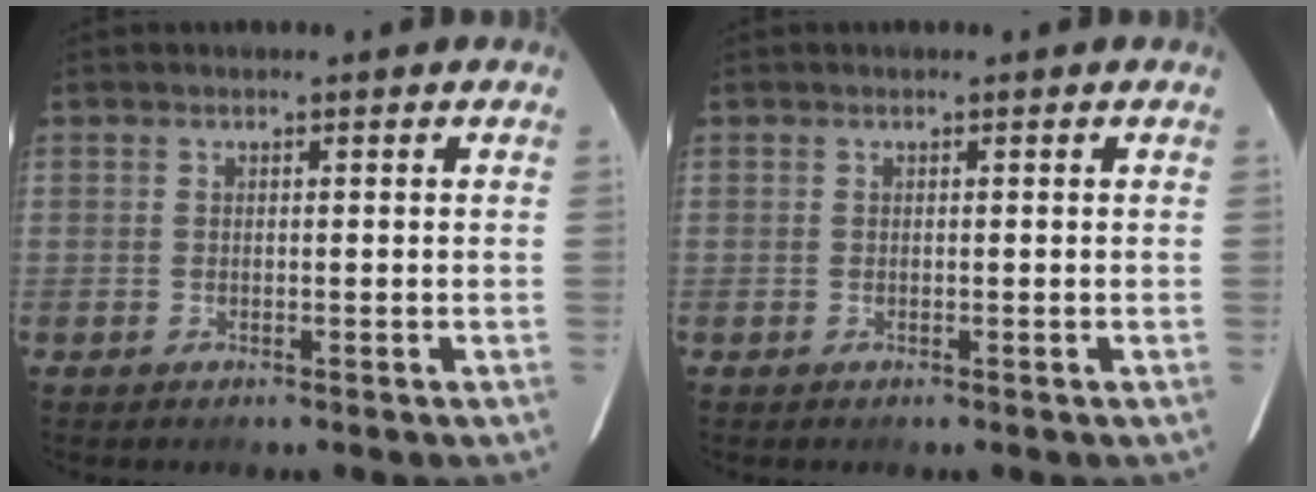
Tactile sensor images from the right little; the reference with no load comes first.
{"total": 0.0}